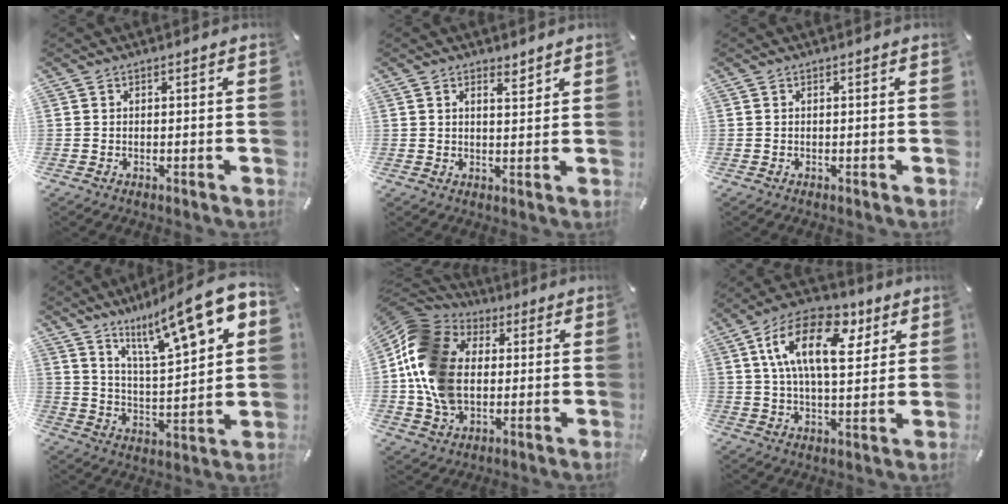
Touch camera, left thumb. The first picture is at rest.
{"total": 2.6, "force": [2.2, 0.8, 1.2], "torque": [-0.010, -0.012, 0.037]}
{"total": 0.0}
{"total": 15.9, "force": [11.4, 3.4, 10.5], "torque": [-0.171, -0.077, 0.181]}
{"total": 17.5, "force": [-0.6, 13.7, 10.9], "torque": [-0.248, 0.014, -0.013]}
{"total": 18.4, "force": [7.3, 9.5, 14.0], "torque": [-0.259, -0.009, 0.117]}